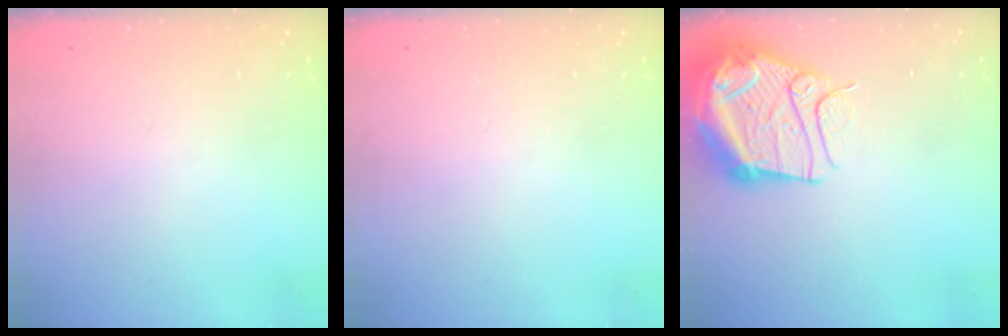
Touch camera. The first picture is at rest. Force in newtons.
{"total": 0.0}
{"total": 17.5, "press": 17.4, "slide": 1.9}